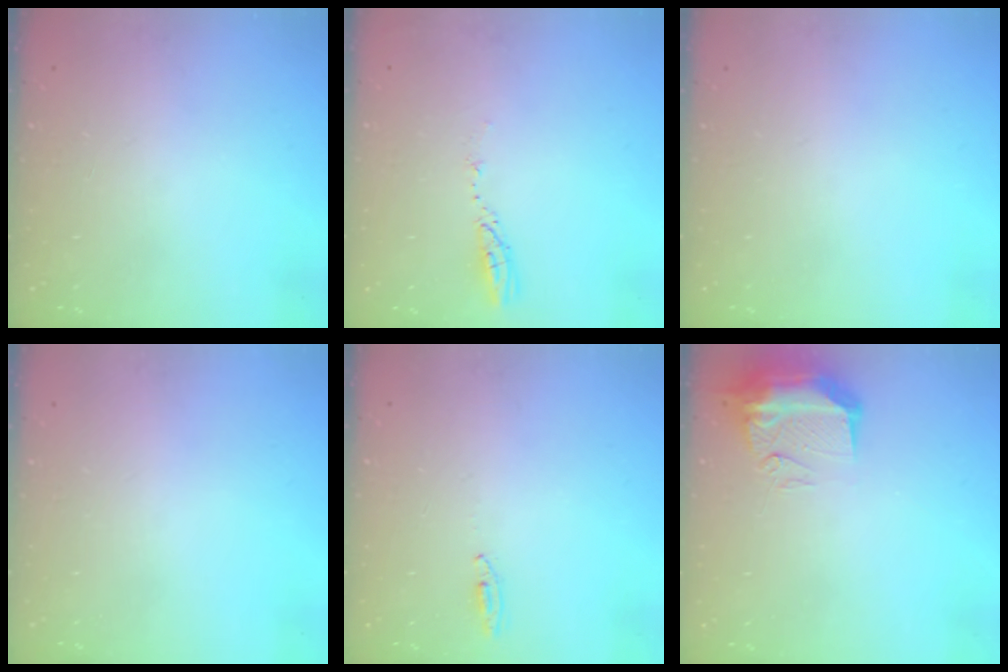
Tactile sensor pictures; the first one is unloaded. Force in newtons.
{"total": 3.6, "press": 3.6, "slide": 0.3}
{"total": 0.0}
{"total": 0.0}
{"total": 2.7, "press": 2.5, "slide": 1.0}
{"total": 11.0, "press": 10.9, "slide": 1.1}